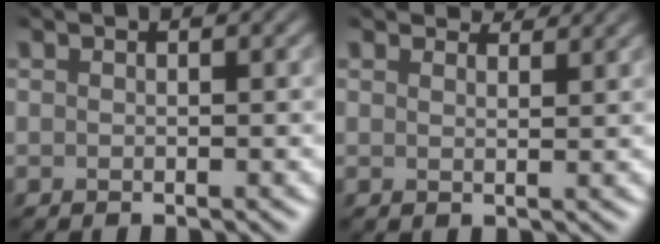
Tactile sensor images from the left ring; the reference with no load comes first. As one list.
[{"total": 3.0, "force": [2.8, 0.9, 0.7], "torque": [-0.021, 0.005, 0.035]}]